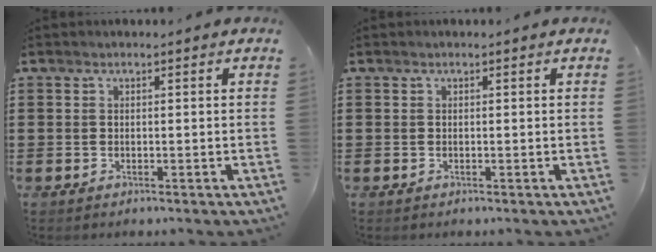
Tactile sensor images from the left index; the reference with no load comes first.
{"total": 0.0}